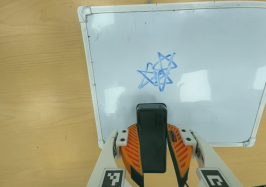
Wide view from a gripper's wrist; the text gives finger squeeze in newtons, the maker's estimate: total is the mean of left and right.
{"total": 9.4, "left": 7.6, "right": 11.2}